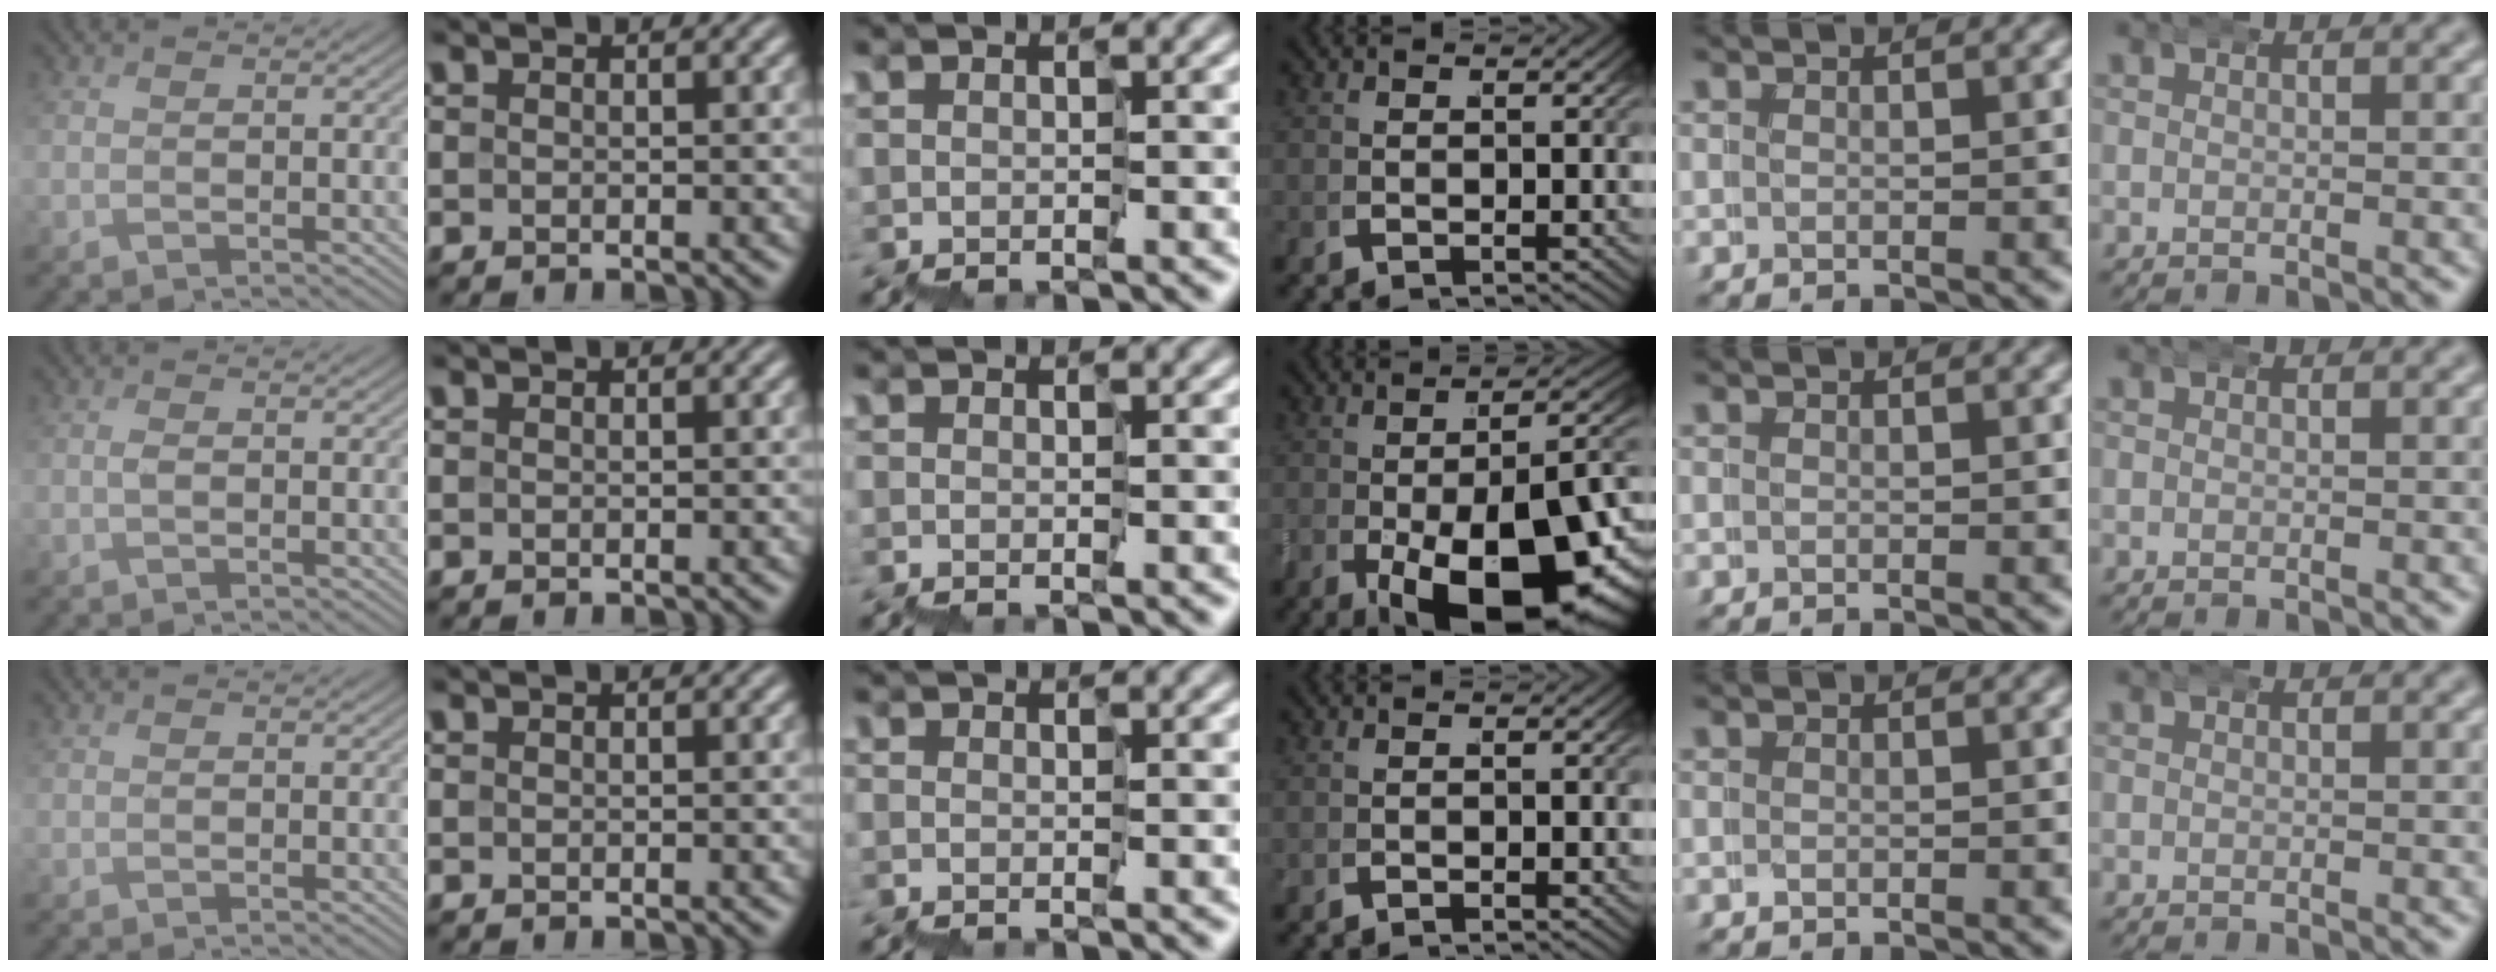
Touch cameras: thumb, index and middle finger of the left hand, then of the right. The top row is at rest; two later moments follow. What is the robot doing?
{"motion": "wrap", "object": "belt"}